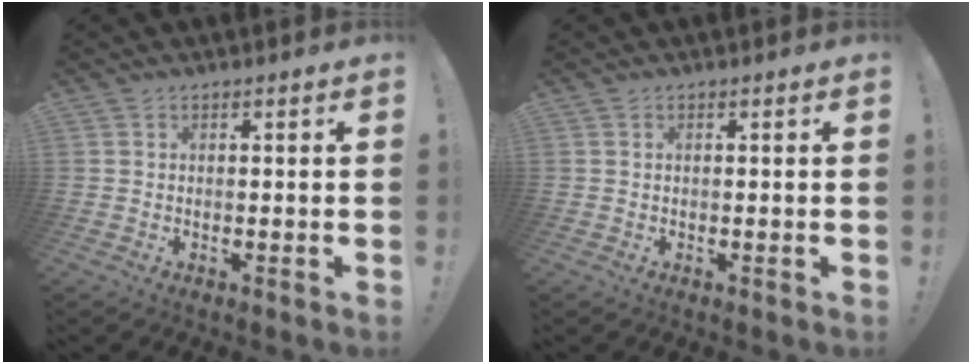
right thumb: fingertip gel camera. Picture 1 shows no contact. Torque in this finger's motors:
{"motor_torque": [0.28, 0.04, -0.37, 0.09, 0.05]}